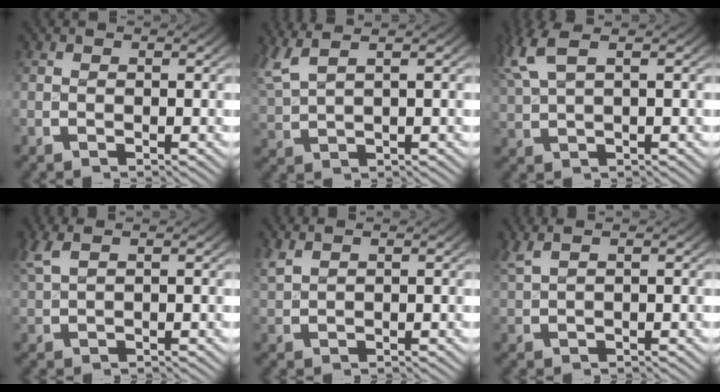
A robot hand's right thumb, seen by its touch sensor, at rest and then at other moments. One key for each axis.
{"total": 3.7, "fx": 2.3, "fy": 1.8, "fz": 2.3, "tx": -0.057, "ty": 0.004, "tz": 0.047}
{"total": 3.8, "fx": 2.1, "fy": 2.0, "fz": 2.5, "tx": -0.065, "ty": 0.006, "tz": 0.042}
{"total": 2.4, "fx": 1.6, "fy": 1.1, "fz": 1.4, "tx": -0.032, "ty": 0.004, "tz": 0.033}
{"total": 2.0, "fx": 1.4, "fy": 1.1, "fz": 0.9, "tx": -0.025, "ty": 0.003, "tz": 0.032}
{"total": 2.5, "fx": 1.8, "fy": 1.0, "fz": 1.4, "tx": -0.028, "ty": 0.008, "tz": 0.036}